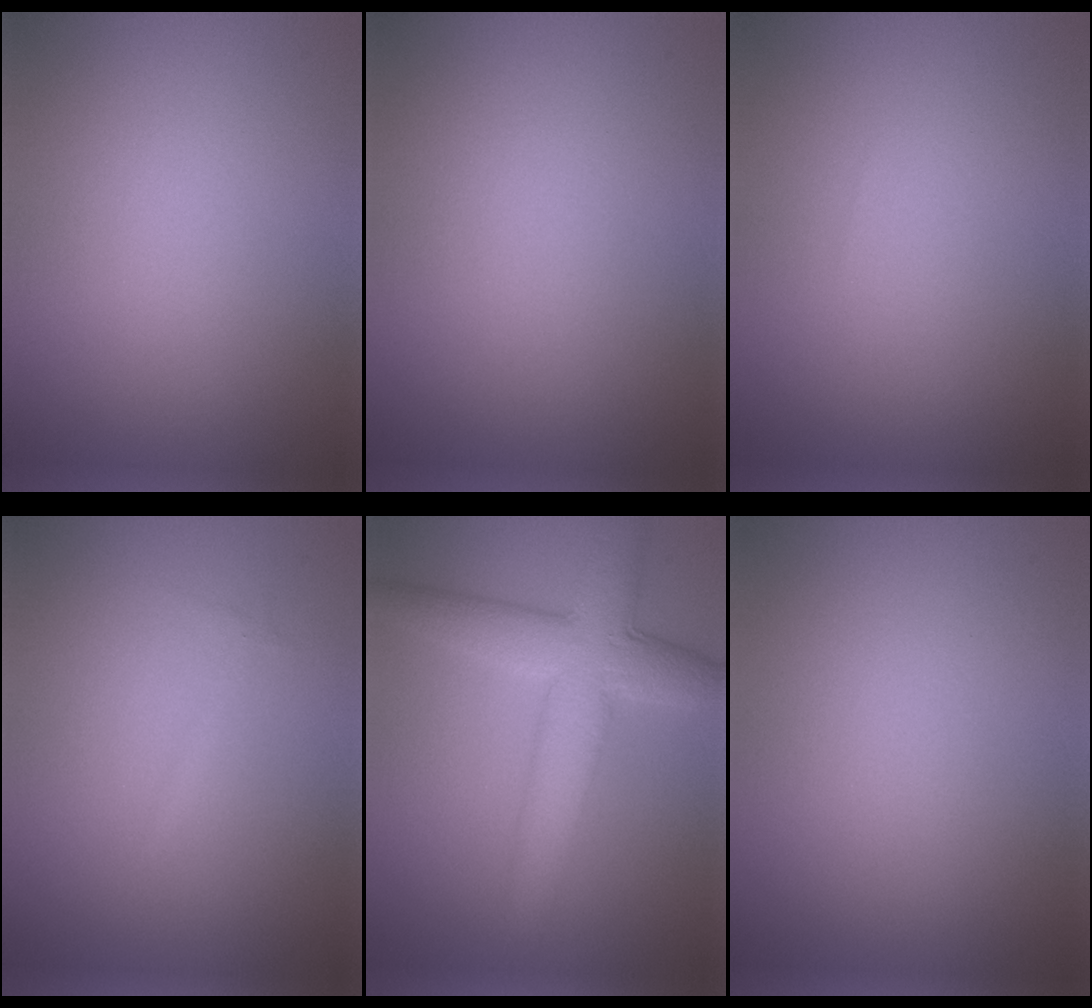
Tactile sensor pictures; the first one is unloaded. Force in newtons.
{"total": 0.0}
{"total": 0.0}
{"total": 0.5, "press": 0.5, "slide": 0.0}
{"total": 6.6, "press": 6.6, "slide": 0.1}
{"total": 0.0}